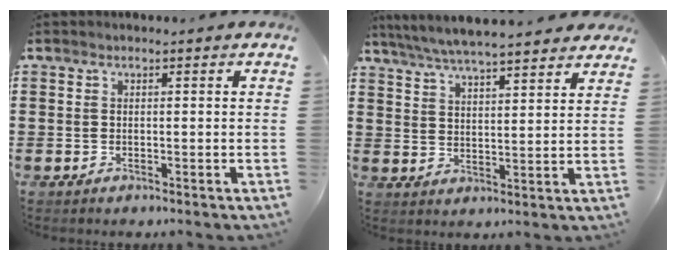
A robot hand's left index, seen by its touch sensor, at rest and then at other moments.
{"total": 5.7, "force": [5.2, 0.4, 2.1], "torque": [-0.059, -0.018, 0.094]}